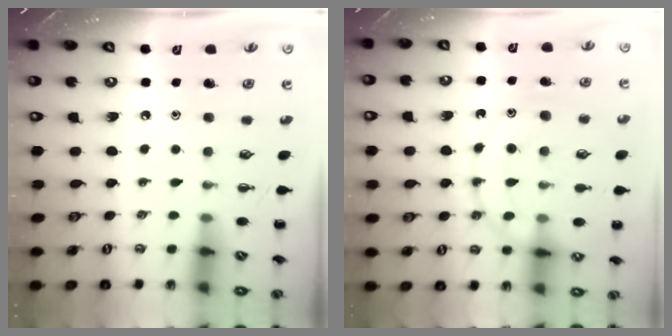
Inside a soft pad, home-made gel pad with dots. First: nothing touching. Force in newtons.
{"total": 15.1, "press": 15.0, "slide": 1.4}